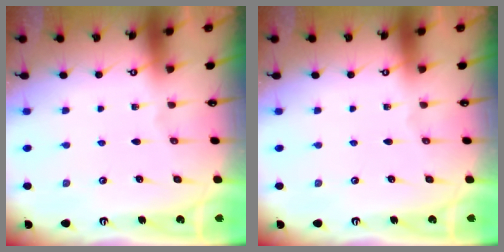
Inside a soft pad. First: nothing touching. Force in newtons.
{"total": 0.0}